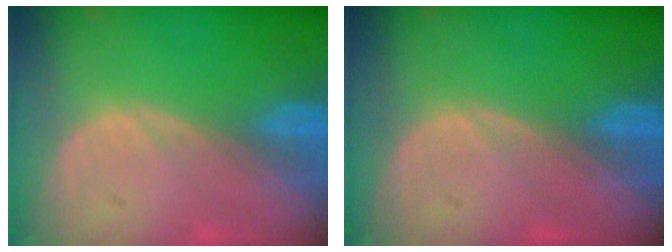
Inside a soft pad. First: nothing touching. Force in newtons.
{"total": 0.0}